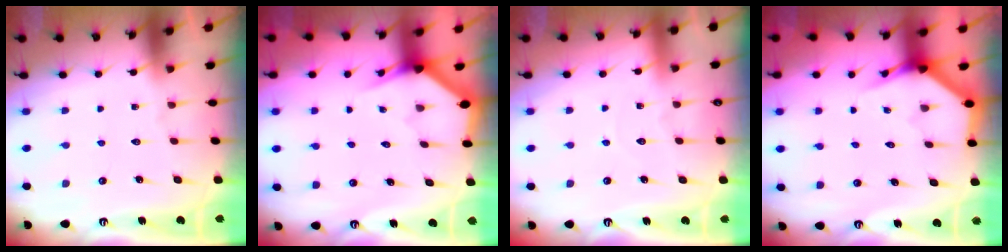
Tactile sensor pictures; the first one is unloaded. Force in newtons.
{"total": 3.0, "press": 3.0, "slide": 0.1}
{"total": 3.3, "press": 3.3, "slide": 0.3}
{"total": 3.7, "press": 3.7, "slide": 0.4}